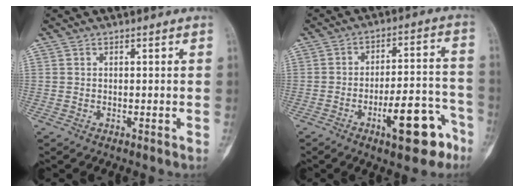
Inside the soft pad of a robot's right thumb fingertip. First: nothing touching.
{"total": 13.3, "force": [-7.0, 4.8, 10.3], "torque": [-0.128, 0.054, -0.098]}